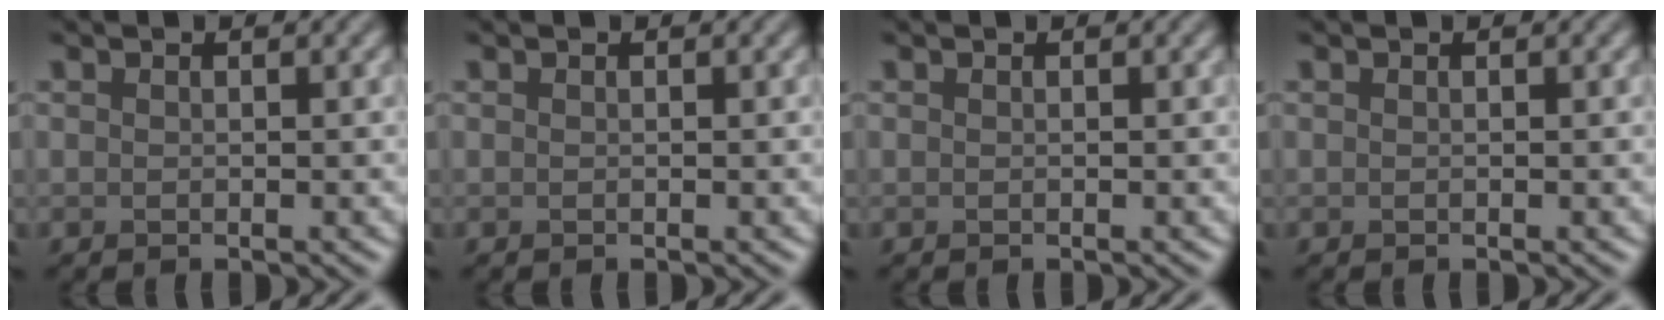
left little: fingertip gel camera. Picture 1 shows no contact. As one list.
[{"total": 0.0}, {"total": 0.0}, {"total": 0.0}]